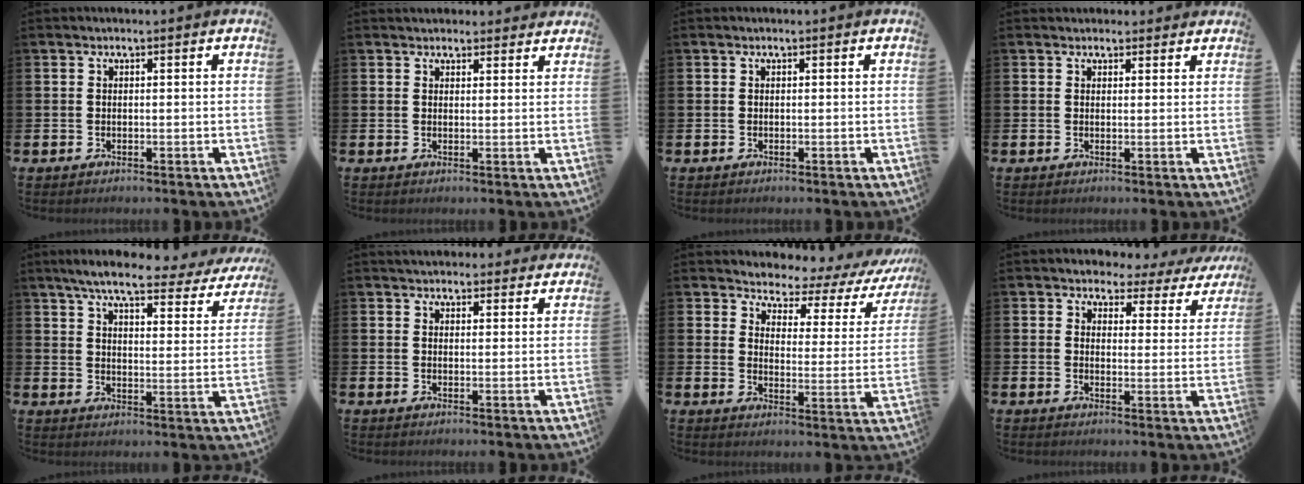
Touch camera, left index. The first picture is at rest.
{"total": 2.4, "force": [2.3, 0.8, 0.0], "torque": [0.015, -0.012, 0.039]}
{"total": 0.0}
{"total": 1.7, "force": [1.5, 0.7, 0.0], "torque": [0.017, -0.004, 0.024]}
{"total": 6.9, "force": [5.8, 1.2, 3.5], "torque": [-0.077, -0.034, 0.092]}
{"total": 3.4, "force": [3.3, 0.8, 0.0], "torque": [0.005, -0.016, 0.059]}
{"total": 4.0, "force": [3.6, 1.8, 0.5], "torque": [-0.025, -0.040, 0.051]}
{"total": 2.9, "force": [2.4, 1.7, 0.3], "torque": [-0.017, -0.023, 0.033]}